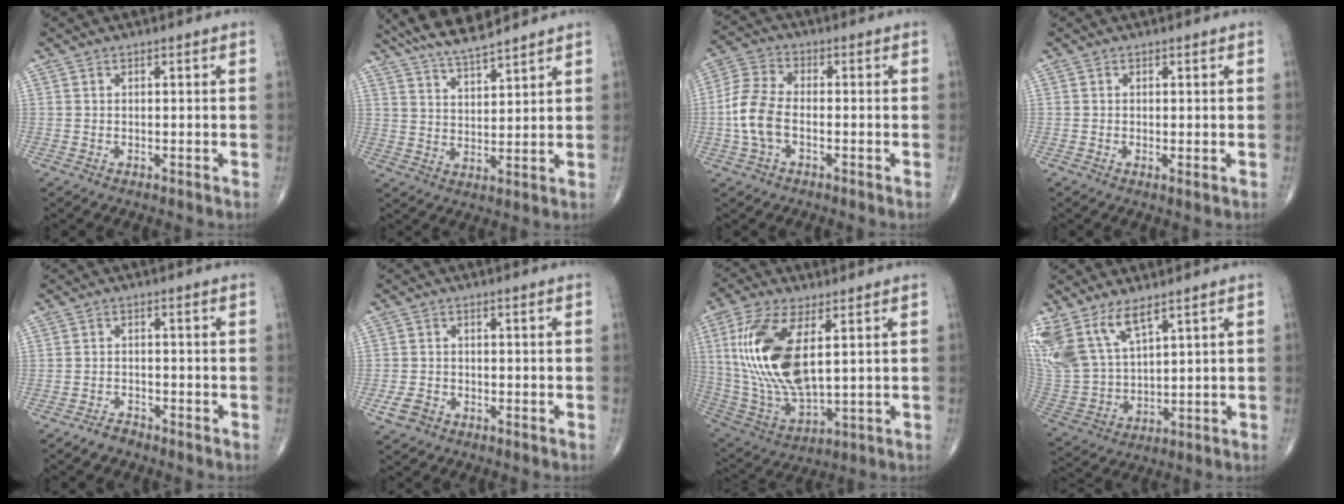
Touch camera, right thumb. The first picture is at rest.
{"total": 11.4, "force": [9.8, 2.0, 5.3], "torque": [-0.082, -0.037, 0.178]}
{"total": 8.3, "force": [-1.8, 4.7, 6.6], "torque": [-0.152, 0.022, -0.041]}
{"total": 0.9, "force": [-0.1, 0.2, 0.9], "torque": [-0.019, -0.004, -0.003]}
{"total": 2.2, "force": [-2.0, 0.9, 0.5], "torque": [-0.013, 0.008, -0.036]}
{"total": 3.2, "force": [-1.6, 2.3, 1.5], "torque": [-0.030, 0.008, -0.028]}
{"total": 19.3, "force": [4.2, 8.5, 16.8], "torque": [-0.357, -0.022, 0.089]}
{"total": 14.1, "force": [8.6, 6.4, 9.2], "torque": [-0.198, -0.028, 0.188]}